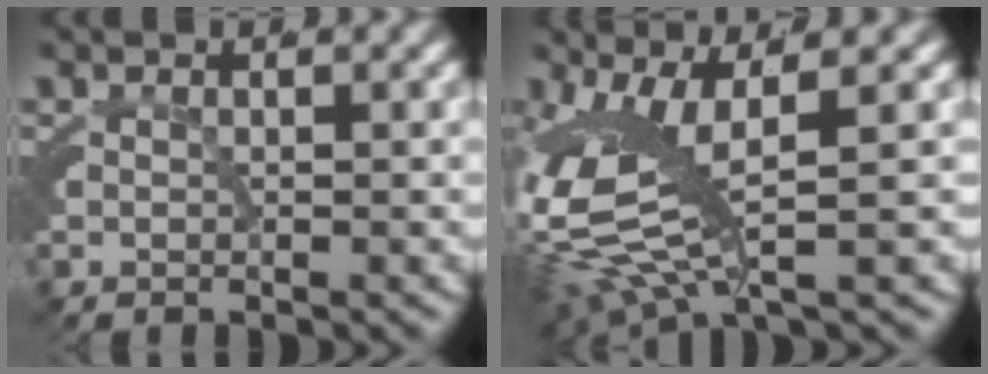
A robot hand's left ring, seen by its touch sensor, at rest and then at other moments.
{"total": 8.0, "force": [-0.3, 4.4, 6.7], "torque": [-0.157, -0.012, -0.002]}